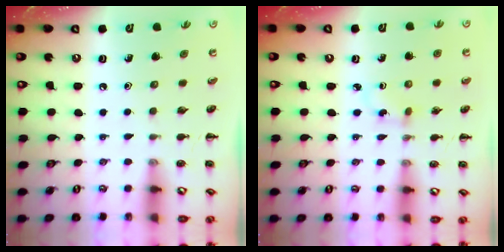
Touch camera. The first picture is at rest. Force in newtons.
{"total": 2.4, "press": 2.2, "slide": 0.9}